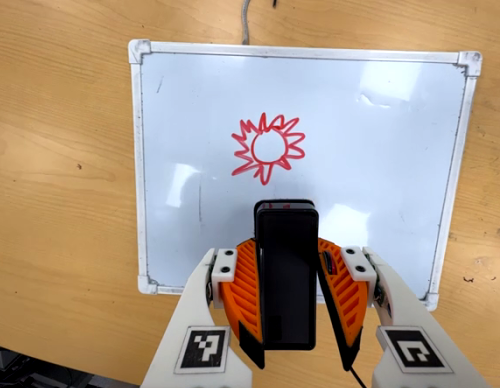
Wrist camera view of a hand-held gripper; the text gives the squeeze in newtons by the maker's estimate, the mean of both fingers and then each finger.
{"total": 7.0, "left": 5.6, "right": 8.3}